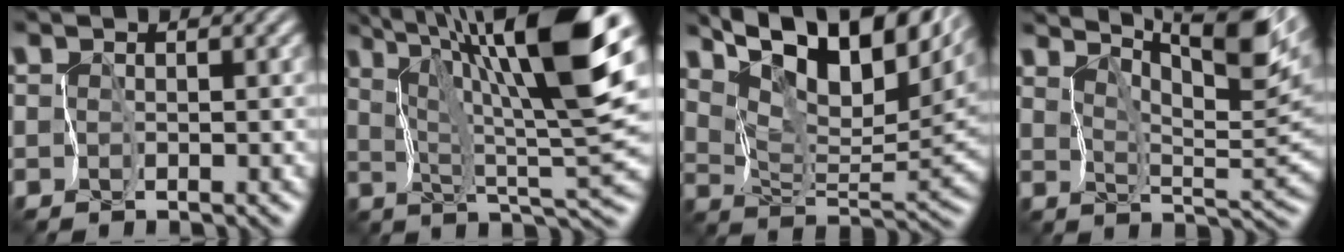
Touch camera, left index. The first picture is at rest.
{"total": 13.6, "force": [7.1, 2.1, 11.4], "torque": [-0.175, 0.016, 0.119]}
{"total": 13.4, "force": [9.2, 5.1, 8.3], "torque": [-0.137, 0.014, 0.155]}
{"total": 10.8, "force": [7.5, 2.0, 7.6], "torque": [-0.127, 0.007, 0.115]}